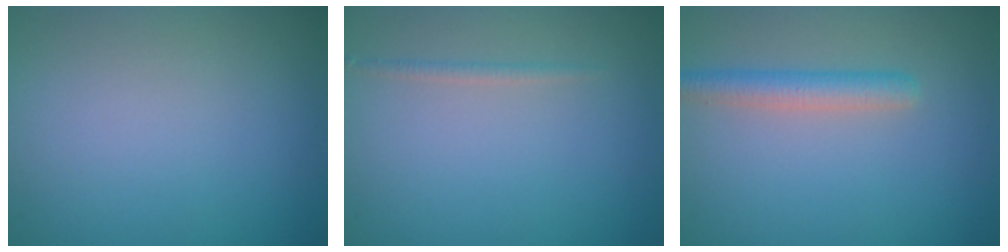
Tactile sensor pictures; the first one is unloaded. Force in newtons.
{"total": 0.8, "press": 0.8, "slide": 0.0}
{"total": 2.6, "press": 2.6, "slide": 0.1}